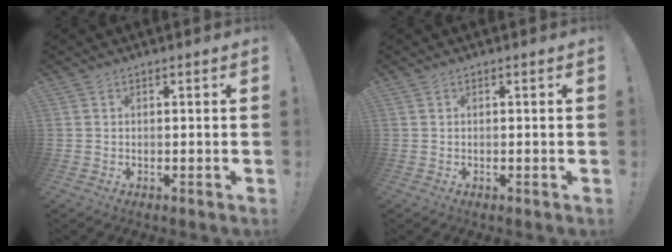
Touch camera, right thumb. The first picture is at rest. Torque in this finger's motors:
{"motor_torque": [0.24, -0.35, -0.22, 0.34, 0.07]}